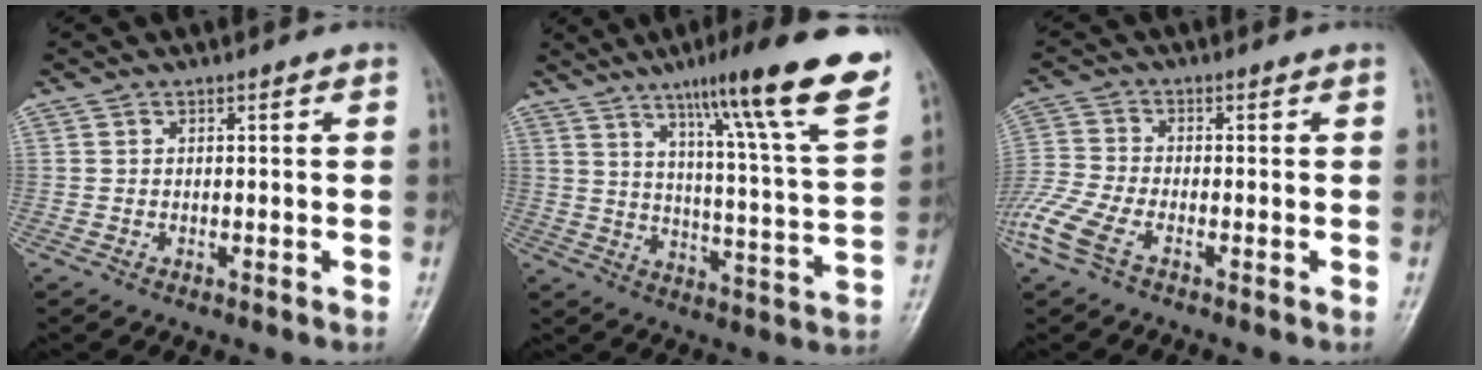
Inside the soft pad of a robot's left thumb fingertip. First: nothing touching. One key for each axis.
{"total": 20.8, "fx": 13.1, "fy": 1.6, "fz": 16.1, "tx": -0.211, "ty": -0.050, "tz": 0.185}
{"total": 7.2, "fx": -3.9, "fy": 2.8, "fz": 5.3, "tx": -0.149, "ty": 0.007, "tz": -0.087}